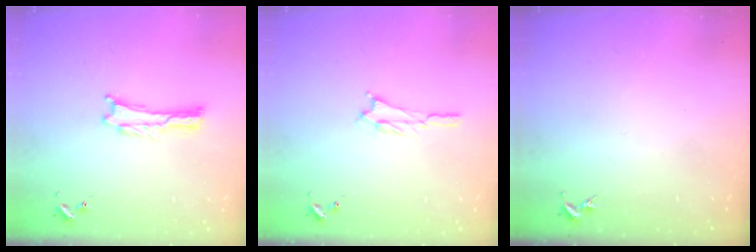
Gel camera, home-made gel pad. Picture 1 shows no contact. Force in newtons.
{"total": 1.1, "press": 1.1, "slide": 0.2}
{"total": 0.0}